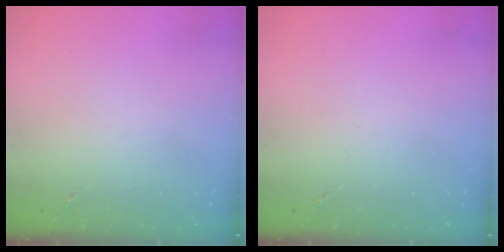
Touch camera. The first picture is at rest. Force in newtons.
{"total": 0.0}